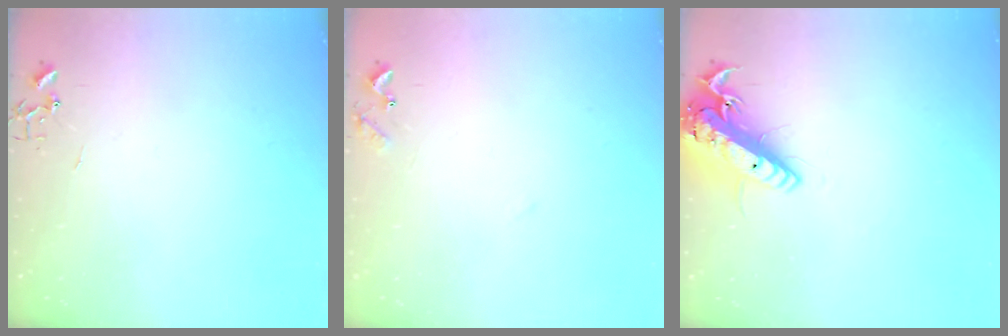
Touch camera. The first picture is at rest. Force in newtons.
{"total": 7.8, "press": 7.8, "slide": 0.5}
{"total": 17.6, "press": 17.2, "slide": 3.6}